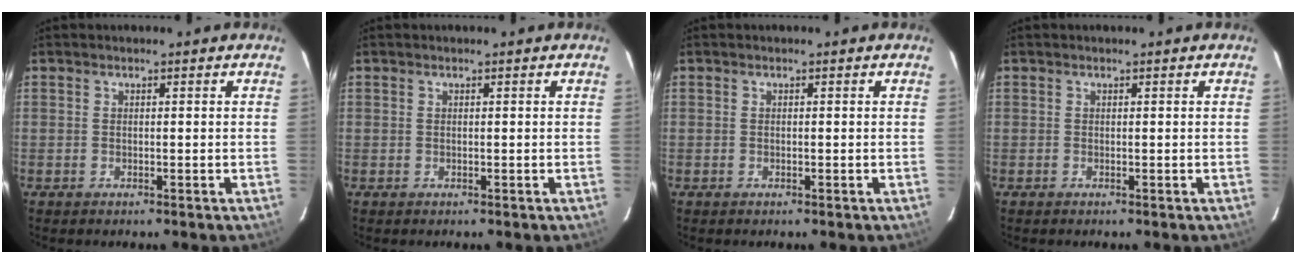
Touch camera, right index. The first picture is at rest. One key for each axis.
{"total": 0.0}
{"total": 0.0}
{"total": 0.0}